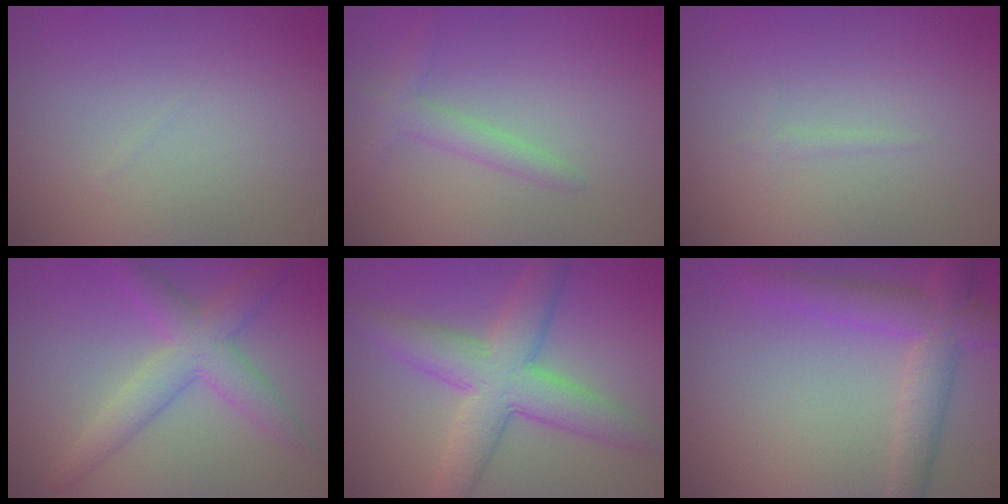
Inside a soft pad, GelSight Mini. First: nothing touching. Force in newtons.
{"total": 2.0, "press": 2.0, "slide": 0.1}
{"total": 0.6, "press": 0.6, "slide": 0.0}
{"total": 3.6, "press": 3.6, "slide": 0.2}
{"total": 6.9, "press": 6.9, "slide": 0.1}
{"total": 4.8, "press": 4.8, "slide": 0.2}